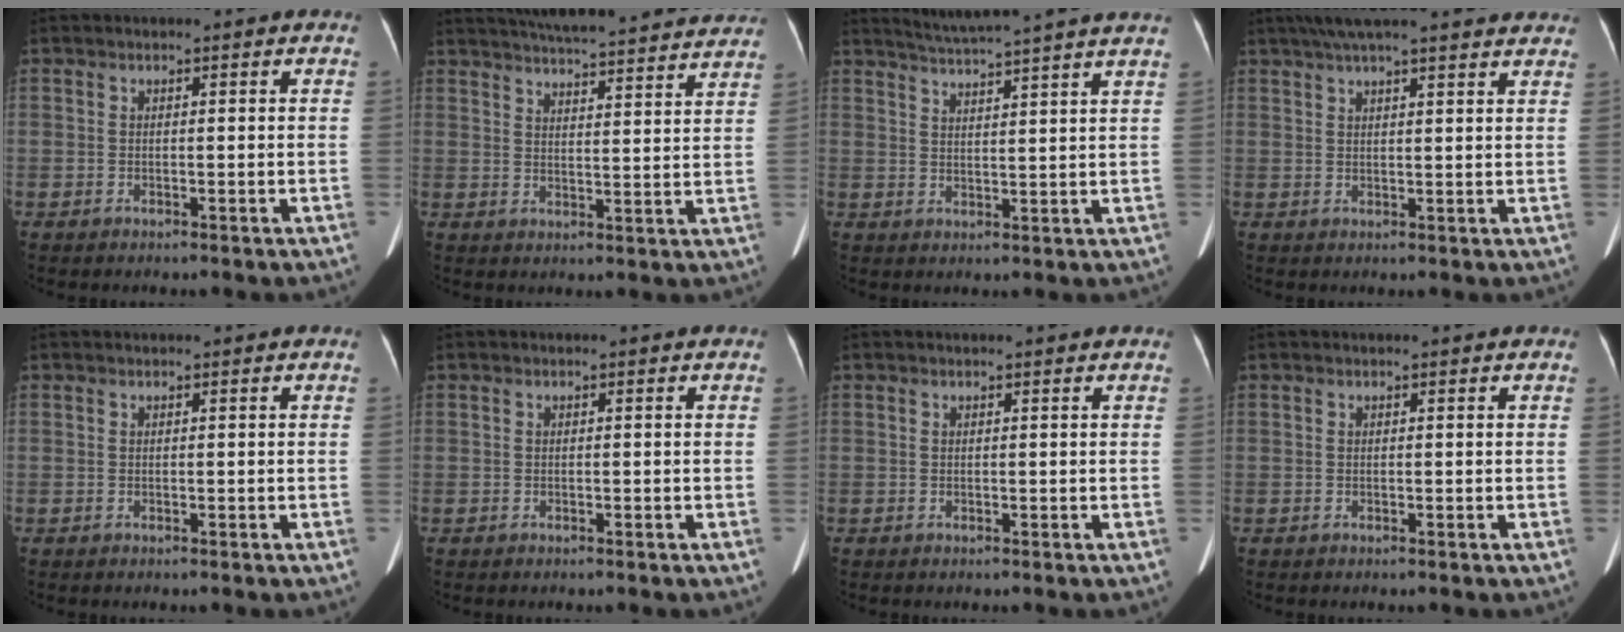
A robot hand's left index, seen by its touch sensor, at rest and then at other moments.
{"total": 26.3, "force": [24.2, 2.9, 9.9], "torque": [-0.165, -0.015, 0.304]}
{"total": 12.8, "force": [11.5, -1.7, 5.3], "torque": [-0.096, -0.007, 0.150]}
{"total": 20.5, "force": [18.0, 1.9, 9.6], "torque": [-0.151, 0.042, 0.233]}
{"total": 1.2, "force": [1.1, 0.0, 0.4], "torque": [-0.005, 0.019, 0.020]}
{"total": 0.0}
{"total": 2.1, "force": [1.9, 0.1, 0.8], "torque": [-0.010, 0.013, 0.022]}
{"total": 1.5, "force": [1.4, 0.0, 0.6], "torque": [-0.008, 0.012, 0.017]}